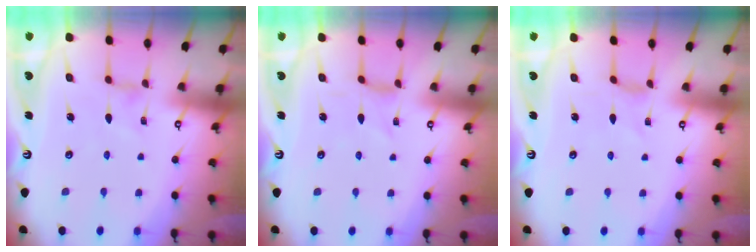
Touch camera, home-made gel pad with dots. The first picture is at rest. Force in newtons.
{"total": 0.0}
{"total": 0.6, "press": 0.6, "slide": 0.2}